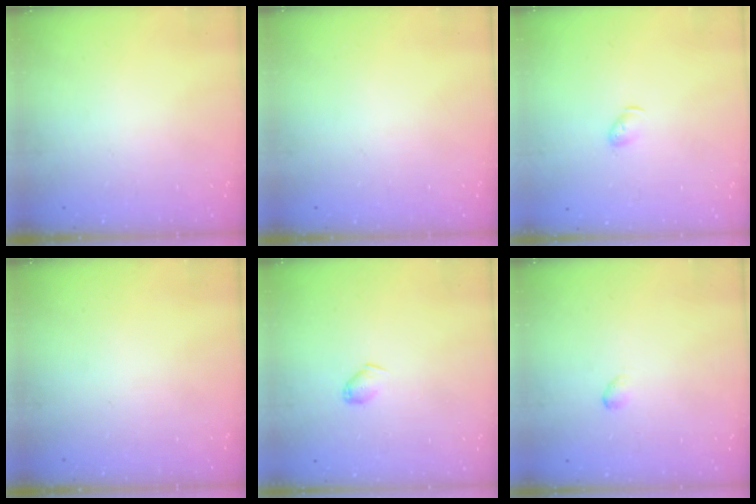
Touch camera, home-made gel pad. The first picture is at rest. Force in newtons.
{"total": 0.0}
{"total": 3.7, "press": 3.6, "slide": 0.7}
{"total": 0.0}
{"total": 5.3, "press": 5.2, "slide": 0.7}
{"total": 2.7, "press": 2.6, "slide": 0.5}